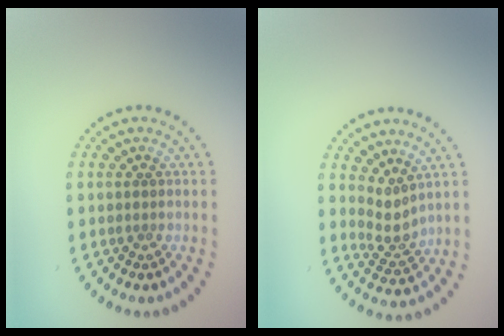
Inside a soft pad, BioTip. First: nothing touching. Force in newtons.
{"total": 2.3, "press": 1.5, "slide": 1.7}